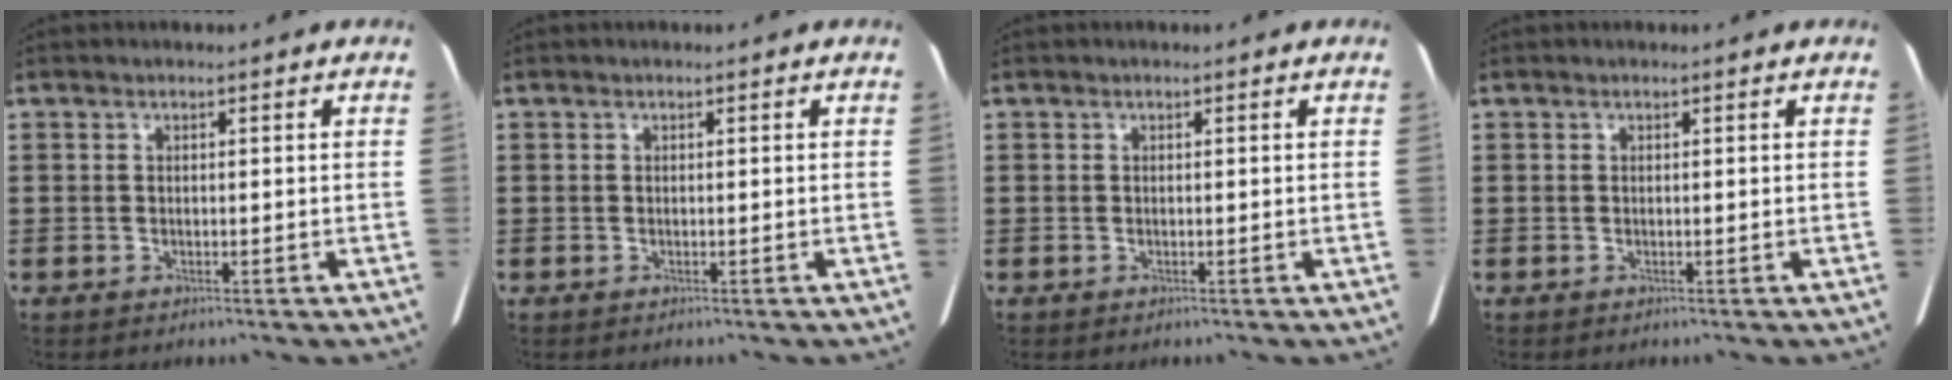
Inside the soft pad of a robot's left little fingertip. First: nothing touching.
{"total": 0.0}
{"total": 0.0}
{"total": 0.0}